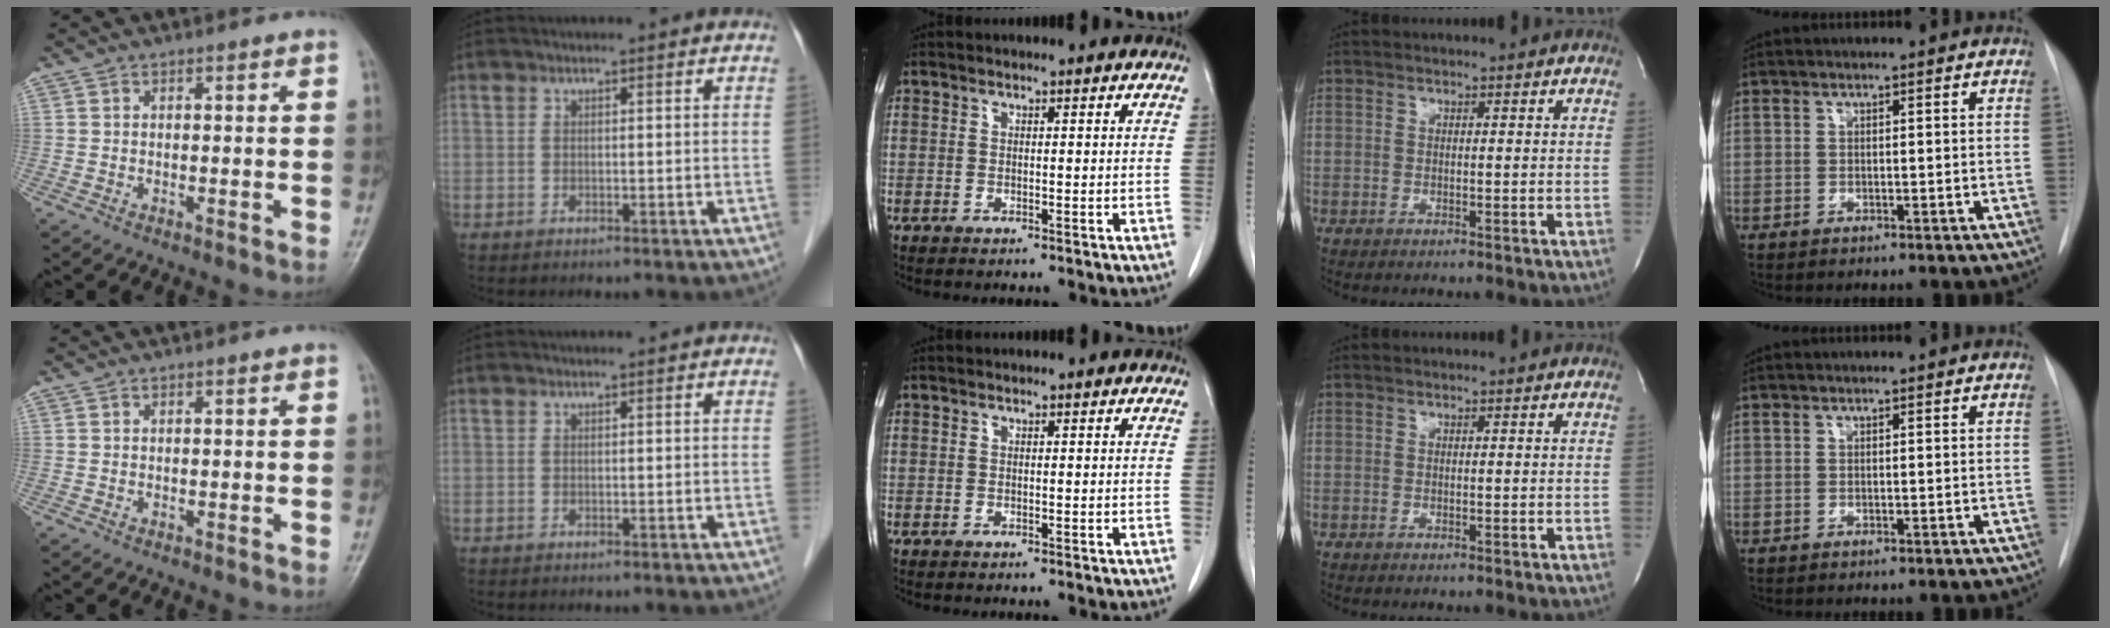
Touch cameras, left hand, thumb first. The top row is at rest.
{}